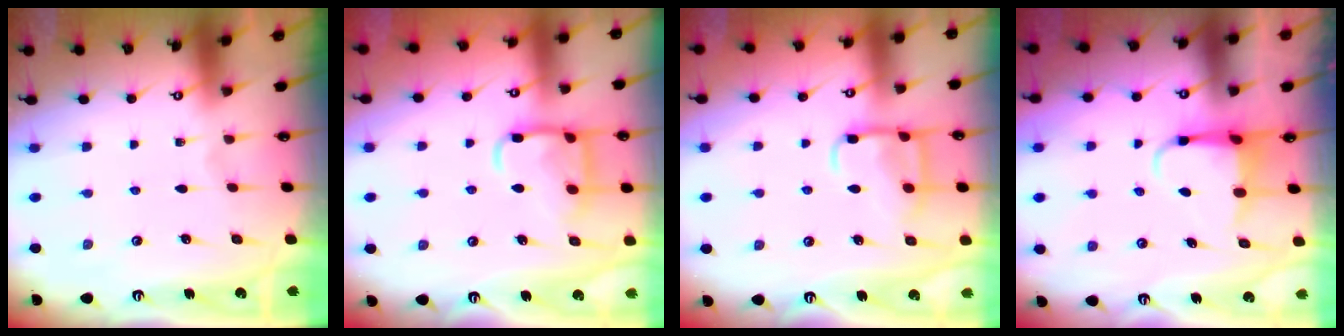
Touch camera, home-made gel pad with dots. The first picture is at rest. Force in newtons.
{"total": 12.9, "press": 12.8, "slide": 1.4}
{"total": 11.2, "press": 11.1, "slide": 1.2}
{"total": 3.9, "press": 3.9, "slide": 0.5}